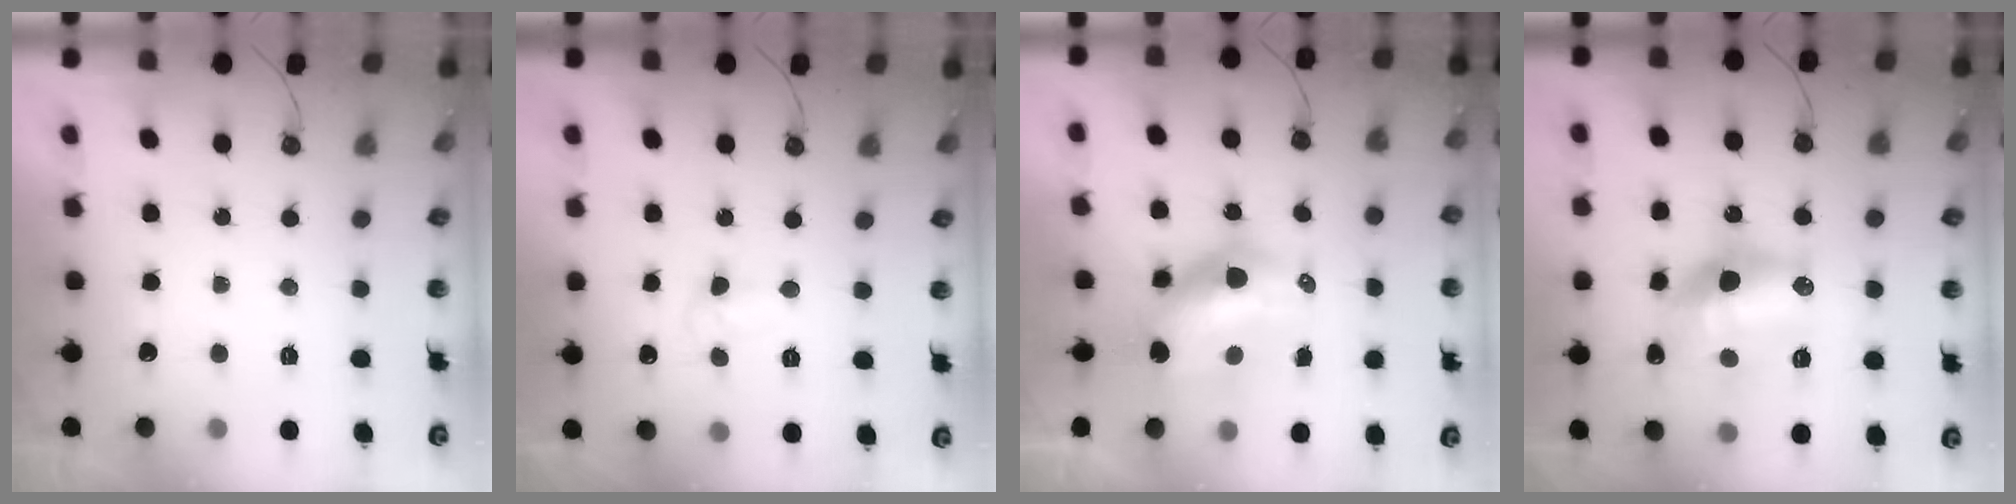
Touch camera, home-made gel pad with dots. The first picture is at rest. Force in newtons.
{"total": 3.8, "press": 3.7, "slide": 0.6}
{"total": 13.9, "press": 13.3, "slide": 4.1}
{"total": 16.3, "press": 16.2, "slide": 1.5}